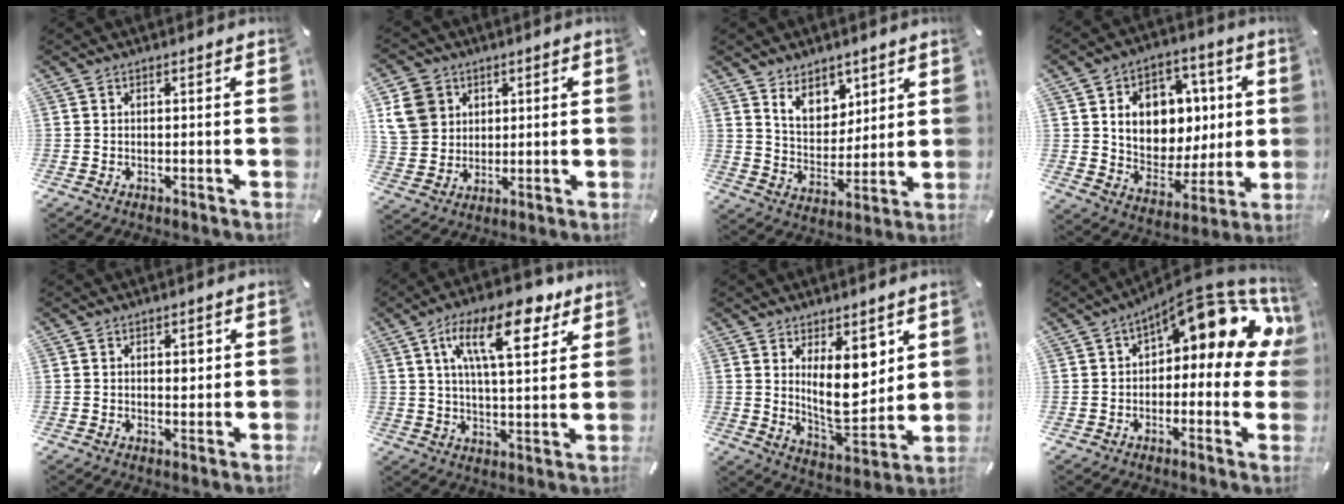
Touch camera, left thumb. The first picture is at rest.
{"total": 9.9, "force": [3.7, 8.8, 2.8], "torque": [-0.070, -0.006, 0.074]}
{"total": 8.6, "force": [6.2, 5.8, 1.7], "torque": [-0.036, -0.041, 0.116]}
{"total": 13.0, "force": [2.8, 11.3, 5.9], "torque": [-0.082, -0.018, 0.060]}
{"total": 1.9, "force": [0.7, 1.3, 1.2], "torque": [0.000, -0.007, 0.007]}
{"total": 17.1, "force": [8.7, 7.0, 13.0], "torque": [-0.210, -0.021, 0.140]}
{"total": 12.6, "force": [4.8, 6.6, 9.6], "torque": [-0.133, -0.040, 0.085]}
{"total": 15.5, "force": [7.4, 6.4, 12.1], "torque": [-0.165, -0.054, 0.122]}